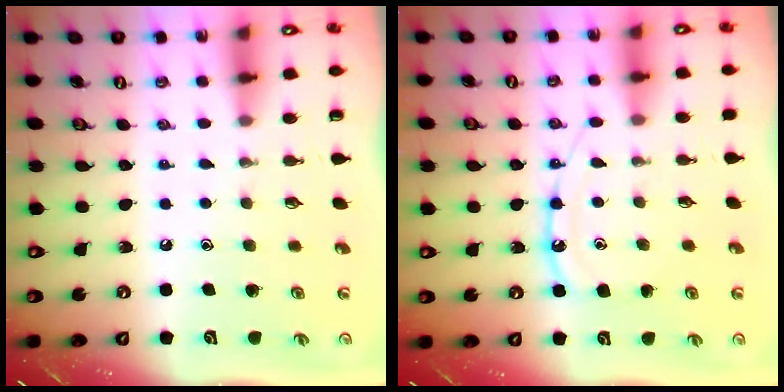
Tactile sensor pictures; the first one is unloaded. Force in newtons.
{"total": 10.7, "press": 10.7, "slide": 0.4}